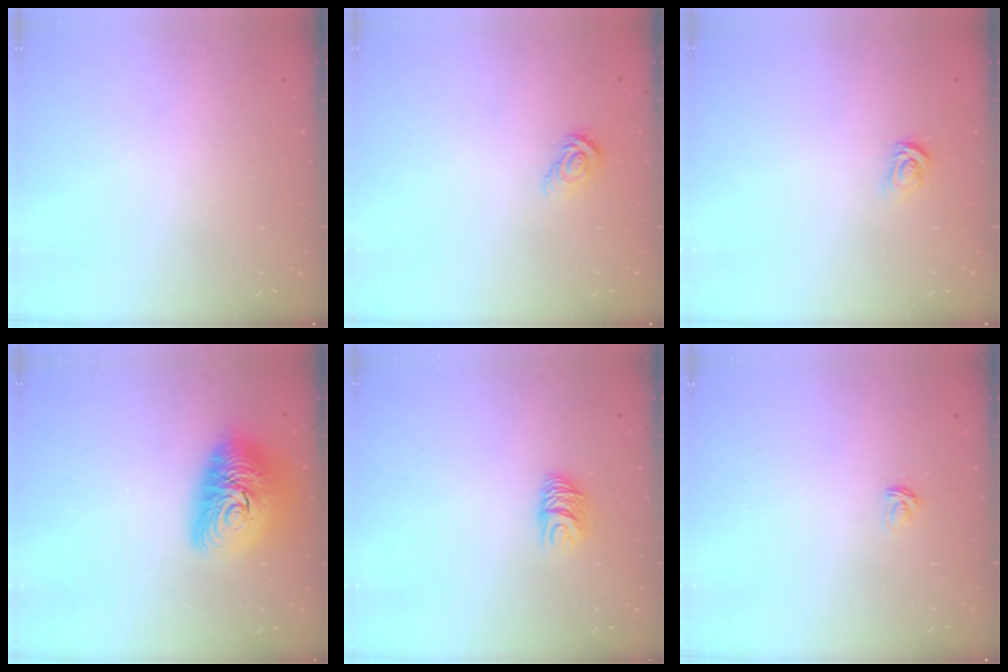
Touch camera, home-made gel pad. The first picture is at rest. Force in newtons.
{"total": 6.6, "press": 6.6, "slide": 0.2}
{"total": 2.8, "press": 2.8, "slide": 0.4}
{"total": 16.3, "press": 16.3, "slide": 1.1}
{"total": 6.1, "press": 6.1, "slide": 0.6}
{"total": 2.9, "press": 2.9, "slide": 0.4}